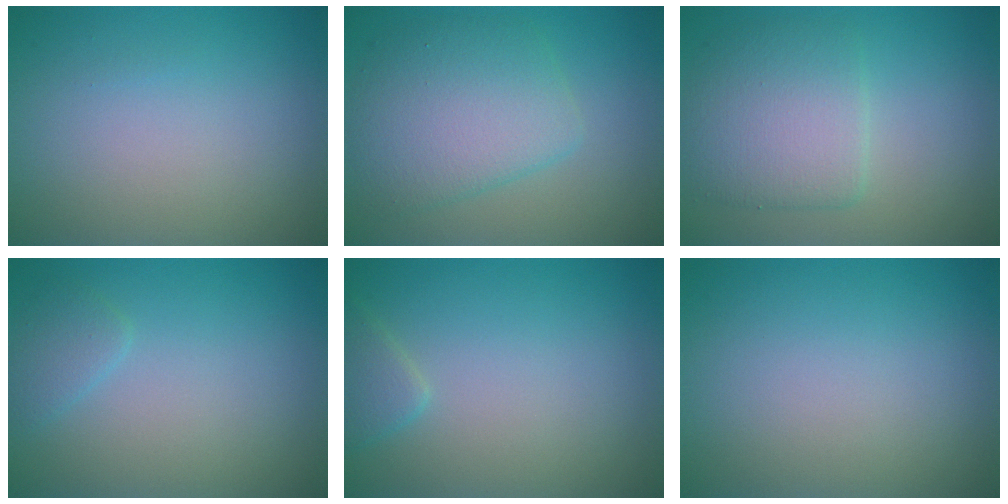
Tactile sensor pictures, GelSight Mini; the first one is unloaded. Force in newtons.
{"total": 5.8, "press": 5.8, "slide": 0.1}
{"total": 4.9, "press": 4.8, "slide": 0.3}
{"total": 1.4, "press": 1.4, "slide": 0.1}
{"total": 1.6, "press": 1.6, "slide": 0.1}
{"total": 0.0}